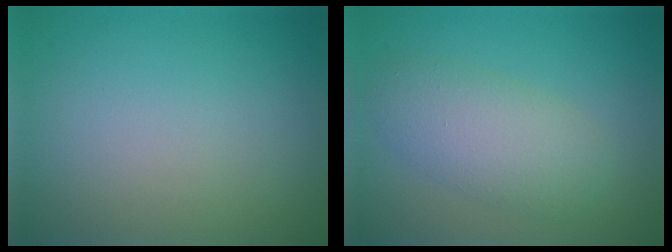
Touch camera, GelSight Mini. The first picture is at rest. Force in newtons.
{"total": 4.6, "press": 4.6, "slide": 0.1}